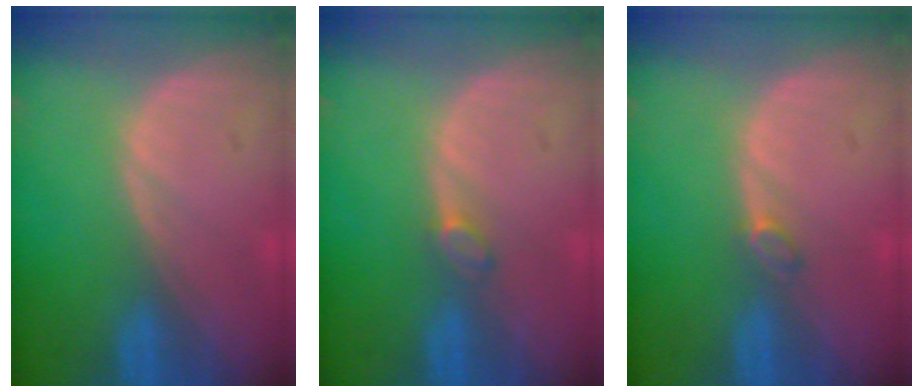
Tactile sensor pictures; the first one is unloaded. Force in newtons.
{"total": 1.4, "press": 1.4, "slide": 0.2}
{"total": 1.2, "press": 1.2, "slide": 0.4}